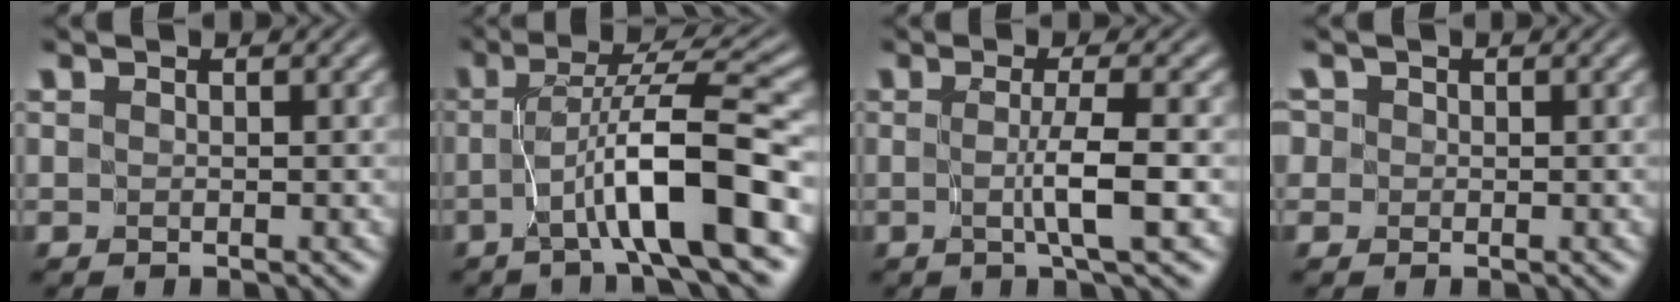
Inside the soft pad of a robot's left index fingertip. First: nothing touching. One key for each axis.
{"total": 8.1, "fx": -2.0, "fy": 0.9, "fz": 7.8, "tx": -0.120, "ty": 0.013, "tz": -0.038}
{"total": 3.4, "fx": -0.4, "fy": 0.1, "fz": 3.4, "tx": -0.056, "ty": -0.008, "tz": -0.007}
{"total": 1.4, "fx": 0.5, "fy": 1.3, "fz": 0.2, "tx": 0.006, "ty": 0.007, "tz": -0.008}